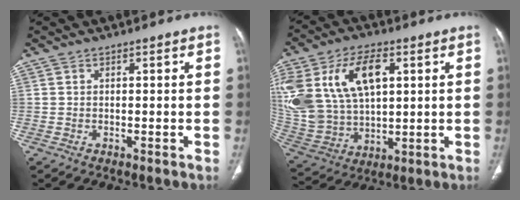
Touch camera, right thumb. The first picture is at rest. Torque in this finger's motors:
{"motor_torque": [1.01, 1.87, 1.41, 1.02, 0.31]}